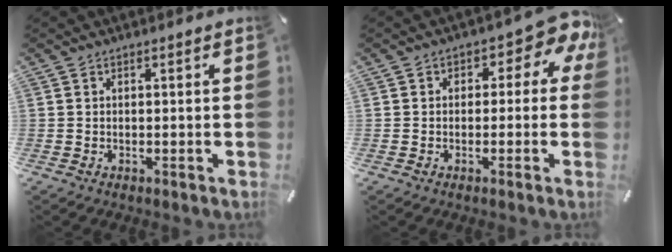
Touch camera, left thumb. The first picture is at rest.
{"total": 6.5, "force": [1.9, 3.8, 5.0], "torque": [-0.060, -0.015, 0.025]}